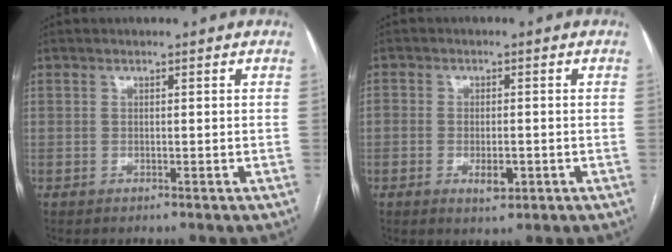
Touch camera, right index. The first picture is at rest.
{"total": 4.5, "force": [-1.5, 2.5, 3.5], "torque": [-0.060, 0.001, -0.017]}